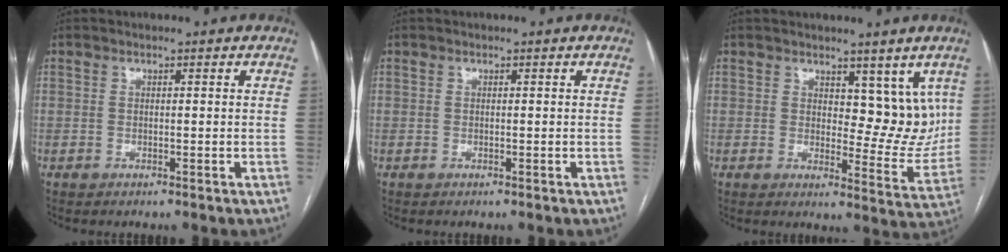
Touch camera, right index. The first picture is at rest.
{"total": 0.0}
{"total": 7.6, "force": [3.7, 4.1, 5.1], "torque": [-0.044, -0.006, 0.057]}